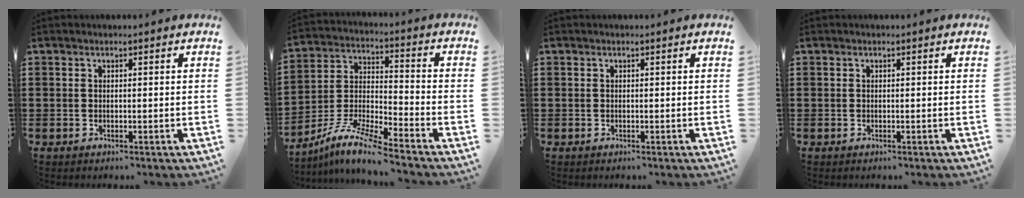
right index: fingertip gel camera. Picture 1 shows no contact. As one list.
[{"total": 8.7, "force": [-7.8, 0.3, 4.0], "torque": [-0.090, -0.003, -0.161]}, {"total": 0.0}, {"total": 0.0}]